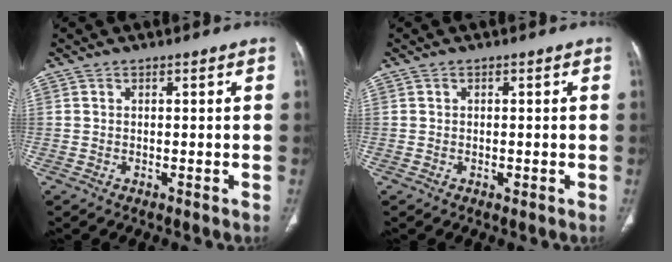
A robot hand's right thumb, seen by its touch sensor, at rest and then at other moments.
{"total": 0.6, "force": [-0.2, 0.4, 0.4], "torque": [-0.004, 0.000, -0.004]}